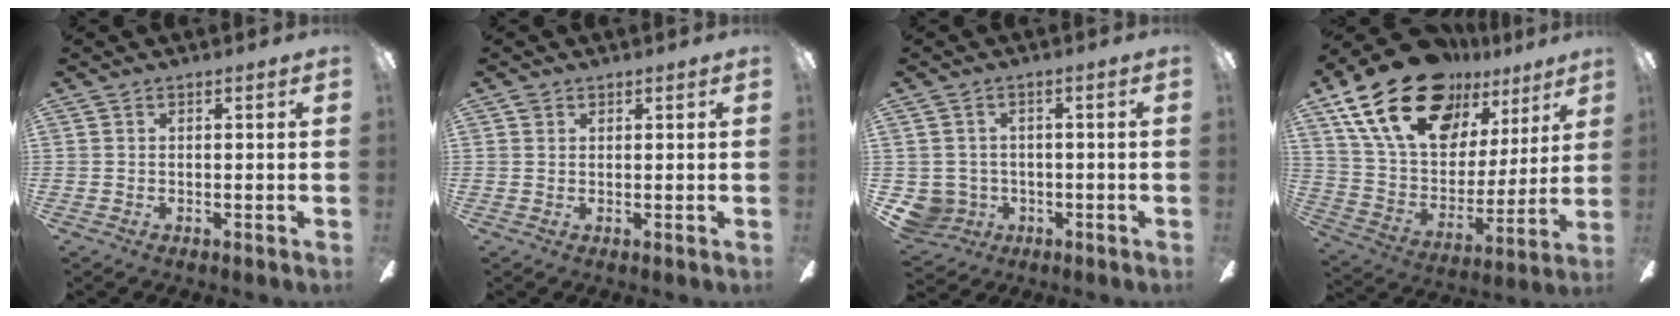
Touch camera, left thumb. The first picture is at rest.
{"total": 1.1, "force": [0.8, 0.7, 0.1], "torque": [-0.002, 0.002, 0.015]}
{"total": 5.0, "force": [-0.8, 4.9, 0.7], "torque": [-0.046, 0.005, -0.013]}
{"total": 24.9, "force": [16.3, 13.4, 13.2], "torque": [-0.248, -0.094, 0.298]}